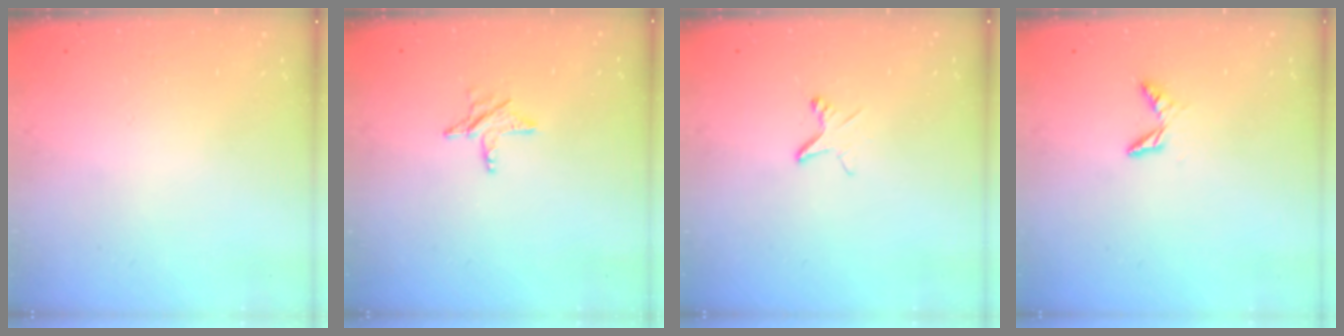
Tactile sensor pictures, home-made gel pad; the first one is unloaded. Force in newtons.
{"total": 4.9, "press": 4.8, "slide": 0.4}
{"total": 3.9, "press": 3.8, "slide": 0.4}
{"total": 4.7, "press": 4.7, "slide": 0.5}